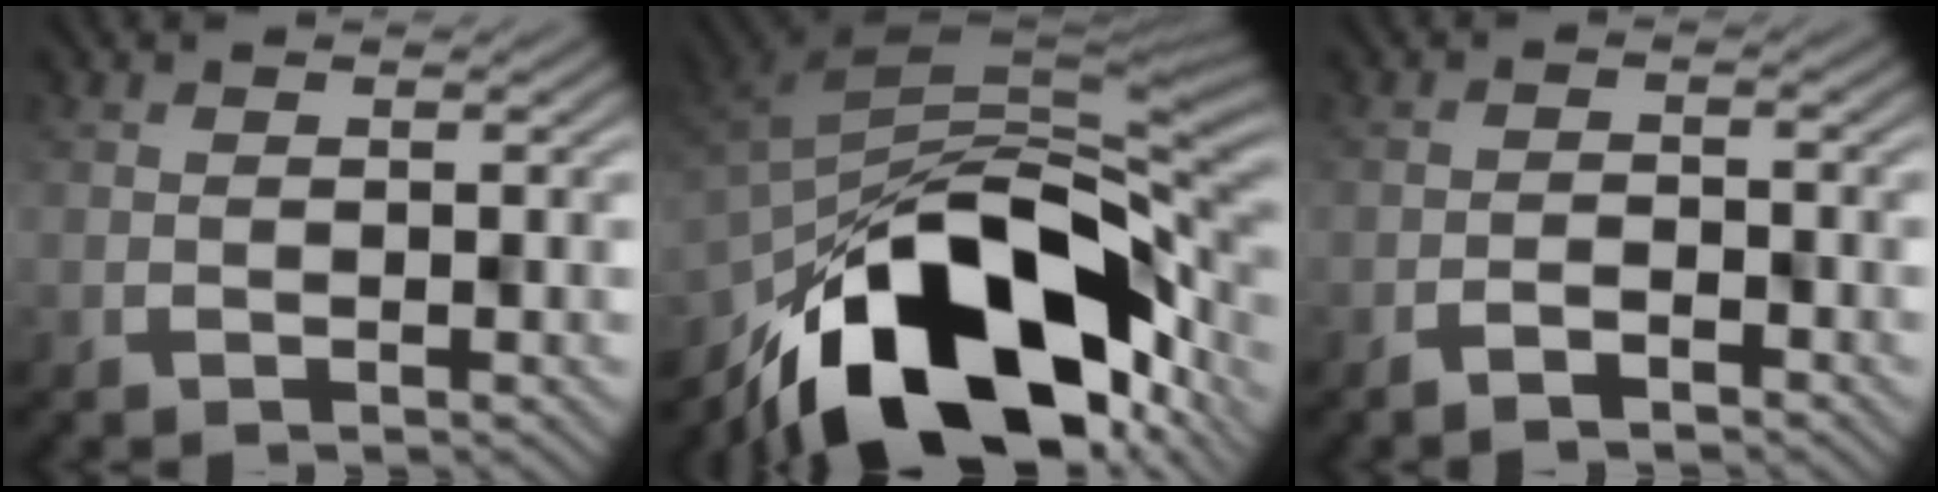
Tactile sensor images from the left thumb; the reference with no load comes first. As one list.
[{"total": 16.7, "force": [-9.9, 8.3, 10.6], "torque": [-0.171, -0.022, -0.157]}, {"total": 1.9, "force": [-1.9, 0.2, 0.4], "torque": [-0.008, 0.000, -0.029]}]